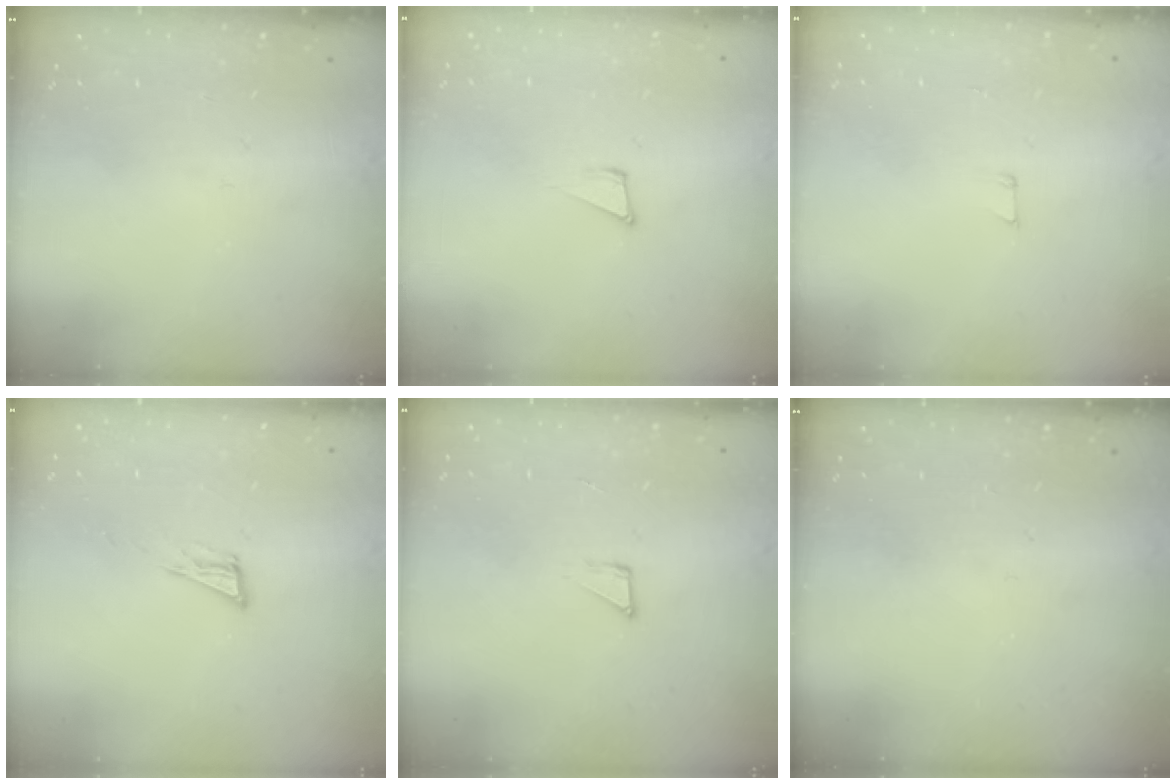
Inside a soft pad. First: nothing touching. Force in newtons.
{"total": 6.3, "press": 6.1, "slide": 1.2}
{"total": 2.9, "press": 2.9, "slide": 0.2}
{"total": 7.0, "press": 6.9, "slide": 0.9}
{"total": 3.7, "press": 3.7, "slide": 0.4}
{"total": 0.0}